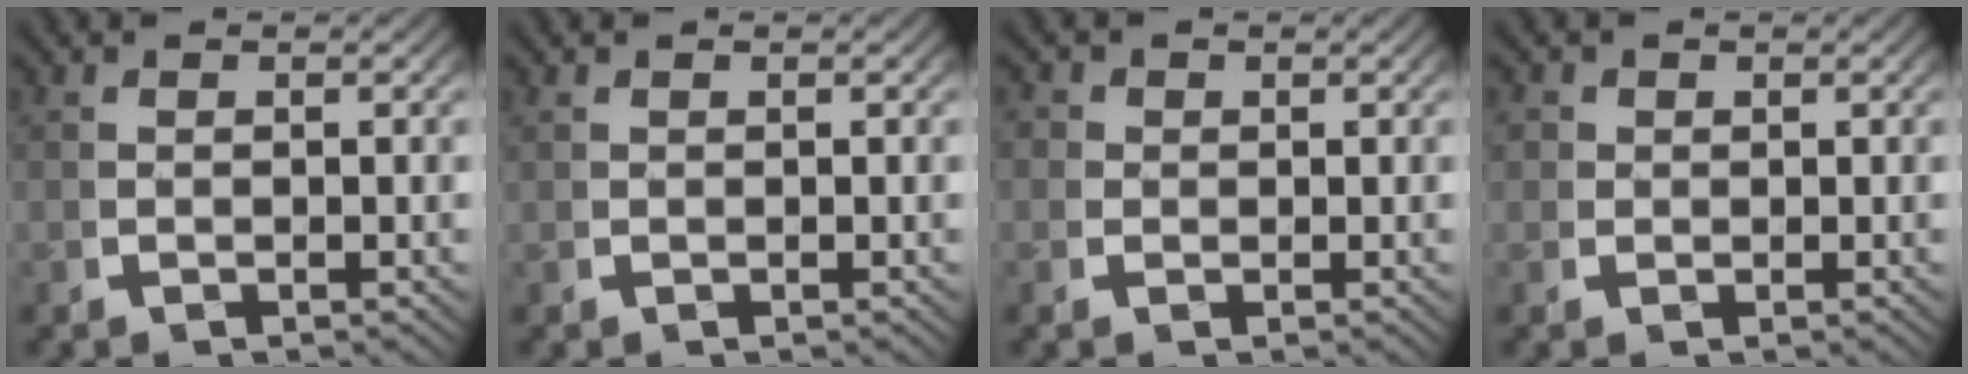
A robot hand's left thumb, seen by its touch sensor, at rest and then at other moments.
{"total": 0.0}
{"total": 2.0, "force": [0.5, 2.0, 0.3], "torque": [-0.009, -0.011, 0.005]}
{"total": 1.8, "force": [0.6, 1.6, 0.2], "torque": [-0.009, -0.012, 0.012]}